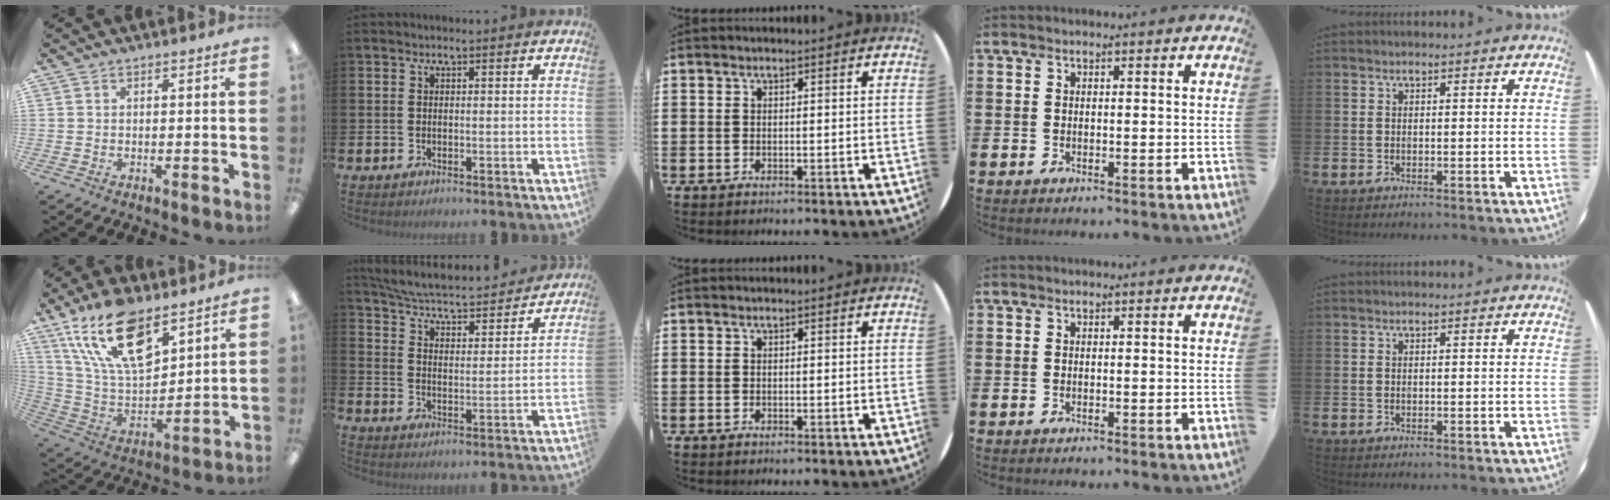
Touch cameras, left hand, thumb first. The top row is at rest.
{"thumb": {"total": 20.6, "force": [12.5, 9.4, 13.5], "torque": [-0.273, -0.055, 0.222]}, "index": {"total": 4.9, "force": [4.7, 0.7, 1.2], "torque": [-0.050, -0.045, 0.074]}}